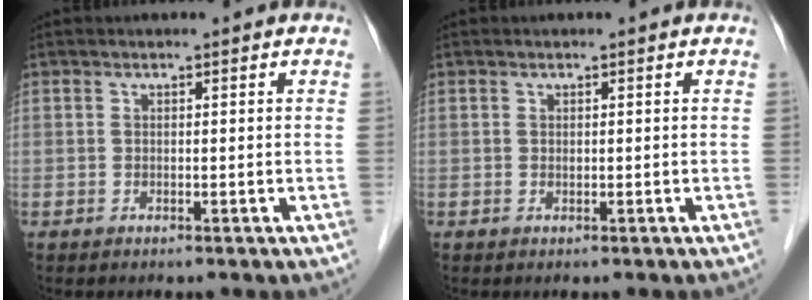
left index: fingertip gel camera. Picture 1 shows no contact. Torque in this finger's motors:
{"motor_torque": [0.18, 0.23, -0.03, 0.01]}